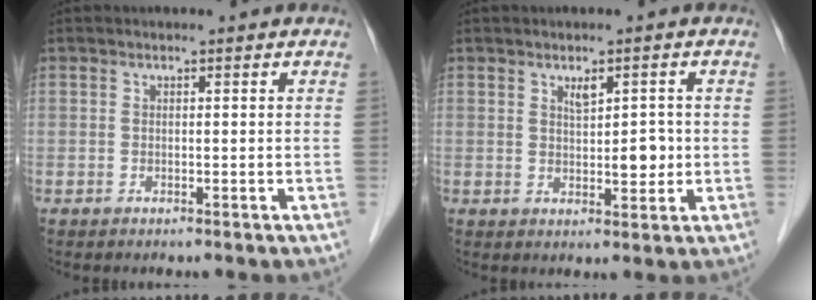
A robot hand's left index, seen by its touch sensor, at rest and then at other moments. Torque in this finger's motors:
{"motor_torque": [0.36, -0.33, 0.21, 0.05]}